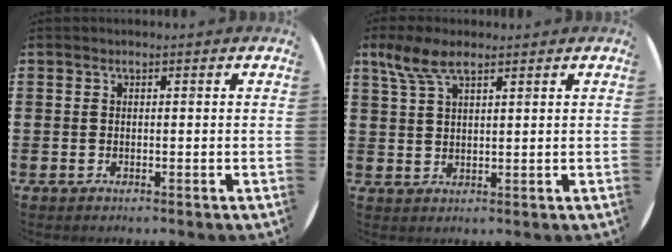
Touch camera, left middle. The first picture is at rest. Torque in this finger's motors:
{"motor_torque": [0.70, -0.64, 0.15, 0.09]}